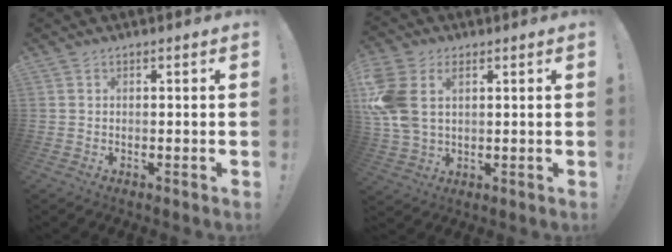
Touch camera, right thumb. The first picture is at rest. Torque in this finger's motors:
{"motor_torque": [0.71, 1.00, 1.53, 0.37, 0.42]}